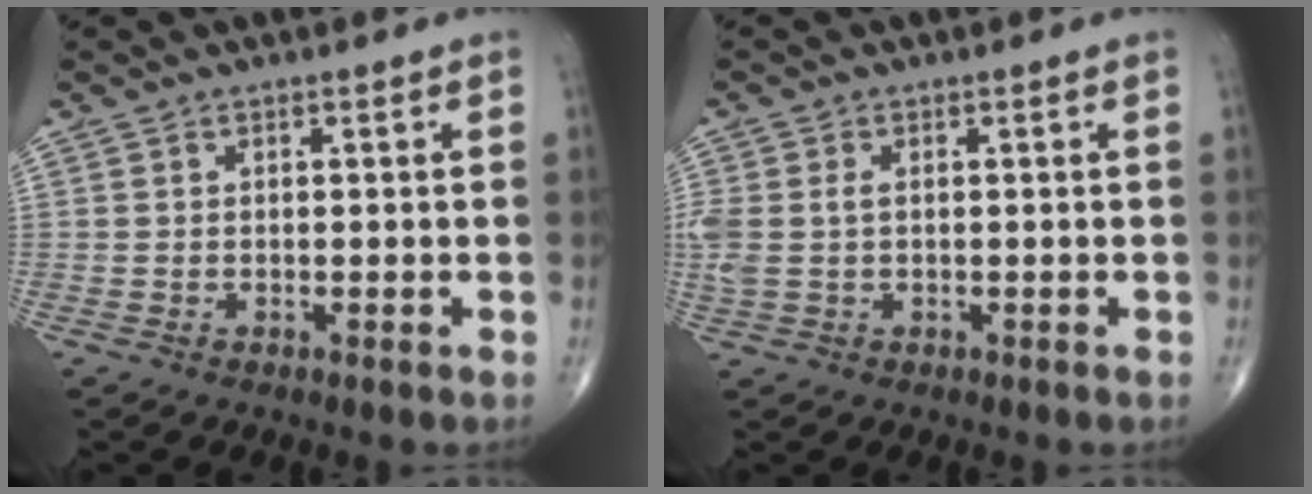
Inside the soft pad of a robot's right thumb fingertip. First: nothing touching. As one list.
[{"total": 4.1, "force": [0.3, 2.6, 3.1], "torque": [-0.096, 0.013, 0.009]}]